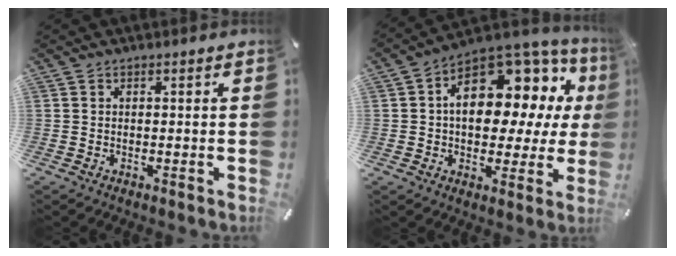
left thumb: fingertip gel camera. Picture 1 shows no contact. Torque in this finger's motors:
{"motor_torque": [1.81, 3.20, 1.65, -1.12, 0.59]}